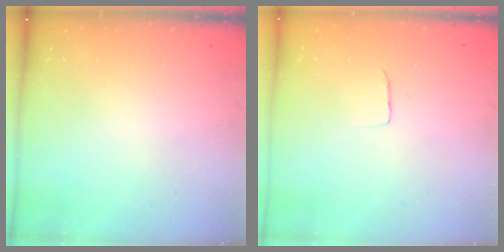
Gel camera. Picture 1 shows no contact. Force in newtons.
{"total": 2.7, "press": 2.7, "slide": 0.2}